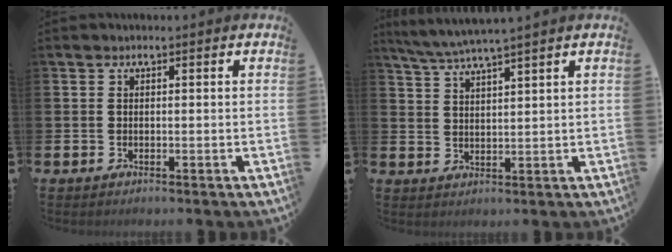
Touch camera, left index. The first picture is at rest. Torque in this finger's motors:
{"motor_torque": [-0.21, -0.52, 0.50, 0.17]}